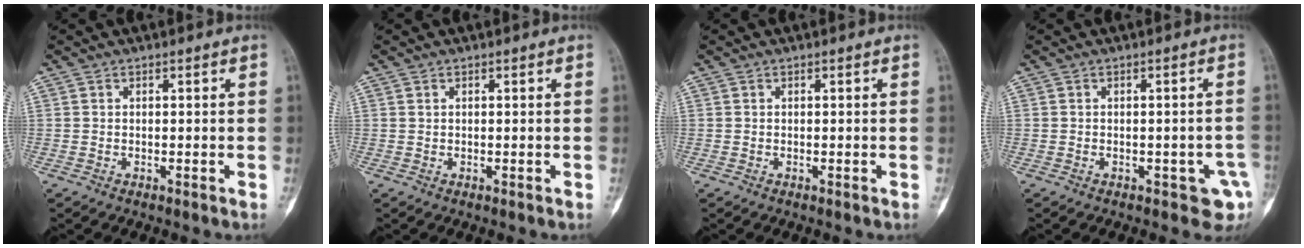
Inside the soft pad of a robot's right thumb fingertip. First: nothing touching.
{"total": 0.0}
{"total": 0.0}
{"total": 5.0, "force": [-2.0, 2.5, 3.8], "torque": [-0.023, 0.012, -0.018]}